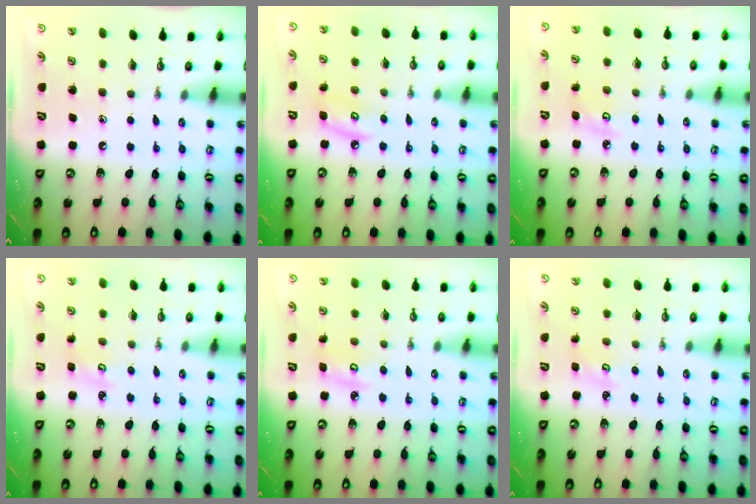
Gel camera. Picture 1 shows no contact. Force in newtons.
{"total": 7.2, "press": 7.2, "slide": 0.6}
{"total": 4.4, "press": 4.3, "slide": 0.4}
{"total": 2.7, "press": 2.7, "slide": 0.3}
{"total": 5.3, "press": 5.3, "slide": 0.3}
{"total": 2.7, "press": 2.7, "slide": 0.3}